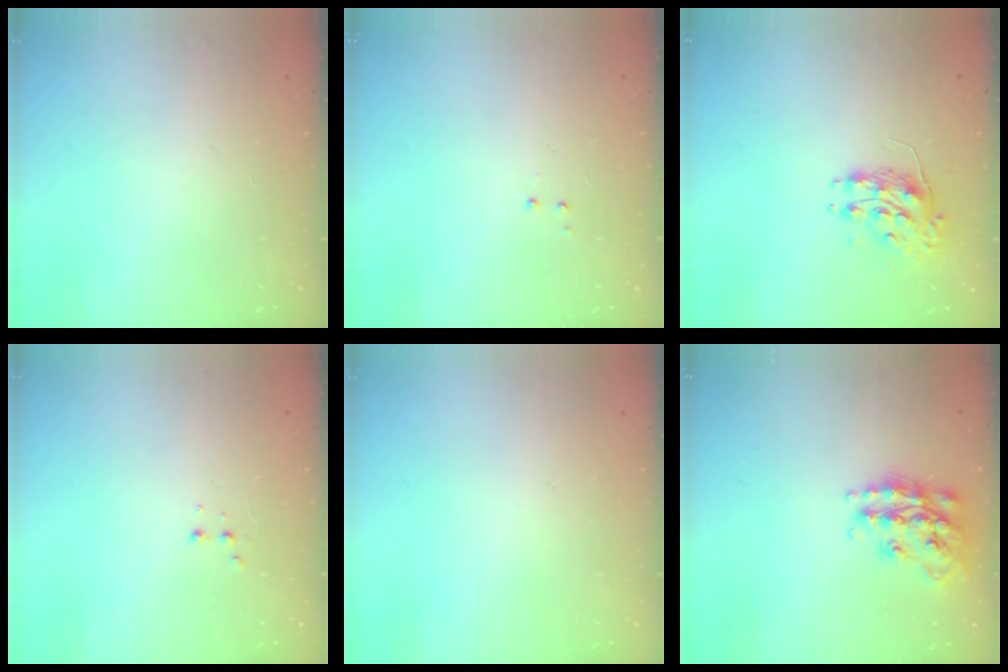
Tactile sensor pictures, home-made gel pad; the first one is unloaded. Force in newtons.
{"total": 2.9, "press": 2.8, "slide": 0.6}
{"total": 8.1, "press": 8.1, "slide": 0.1}
{"total": 2.5, "press": 2.4, "slide": 0.8}
{"total": 0.0}
{"total": 18.8, "press": 18.7, "slide": 1.2}